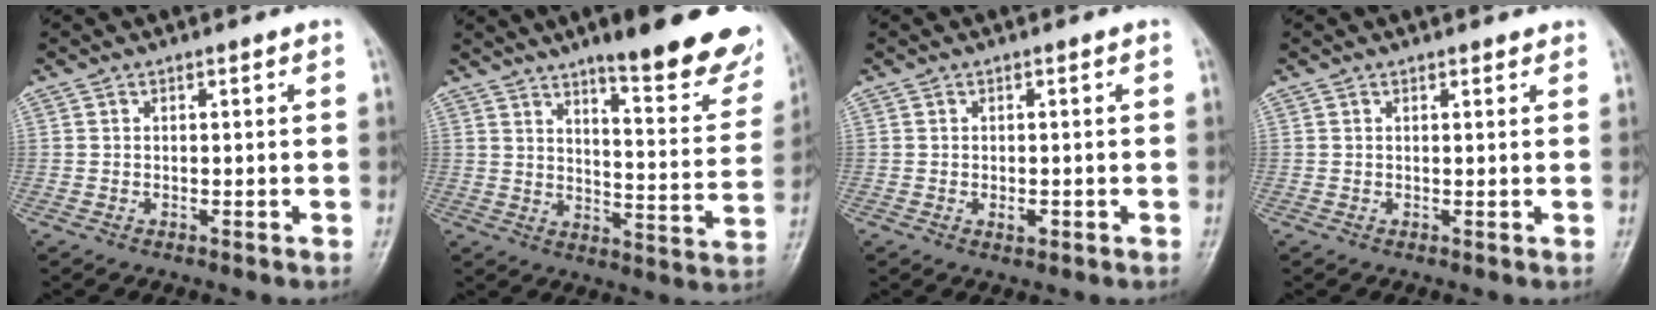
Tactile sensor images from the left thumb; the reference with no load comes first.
{"total": 20.6, "force": [14.5, 4.6, 13.9], "torque": [-0.144, -0.079, 0.192]}
{"total": 1.7, "force": [-0.5, 1.0, 1.3], "torque": [-0.017, 0.001, -0.004]}
{"total": 1.0, "force": [0.9, 0.4, 0.3], "torque": [0.000, -0.003, 0.011]}